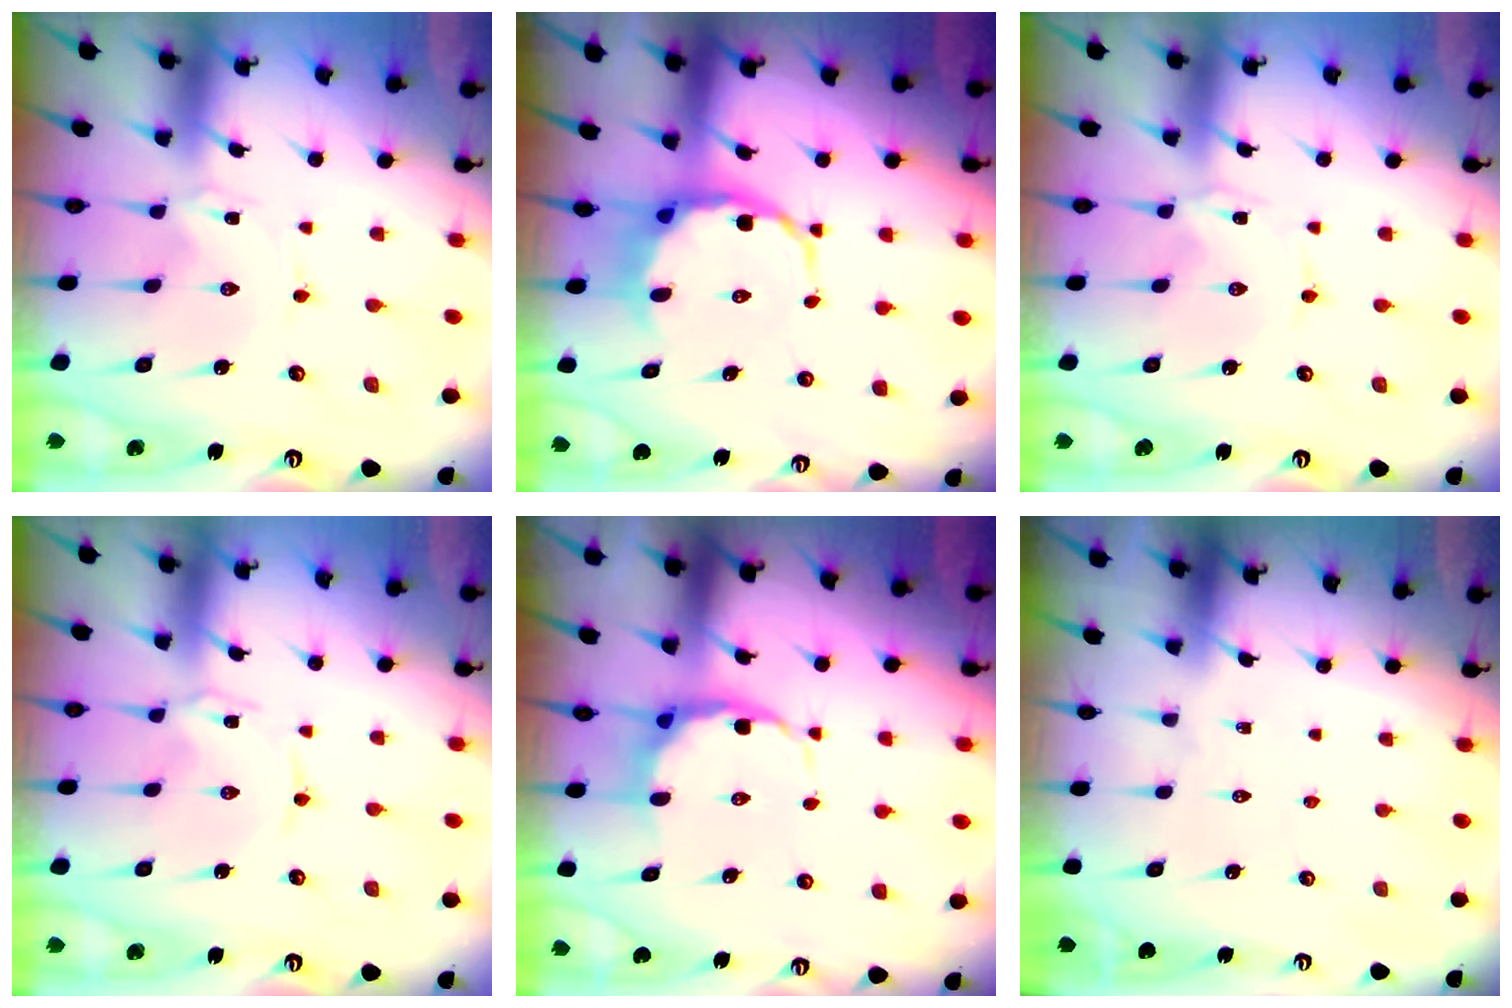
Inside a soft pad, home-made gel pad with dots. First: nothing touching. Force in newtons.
{"total": 8.1, "press": 7.7, "slide": 2.5}
{"total": 0.0}
{"total": 0.7, "press": 0.7, "slide": 0.1}
{"total": 7.6, "press": 7.4, "slide": 1.7}
{"total": 0.0}